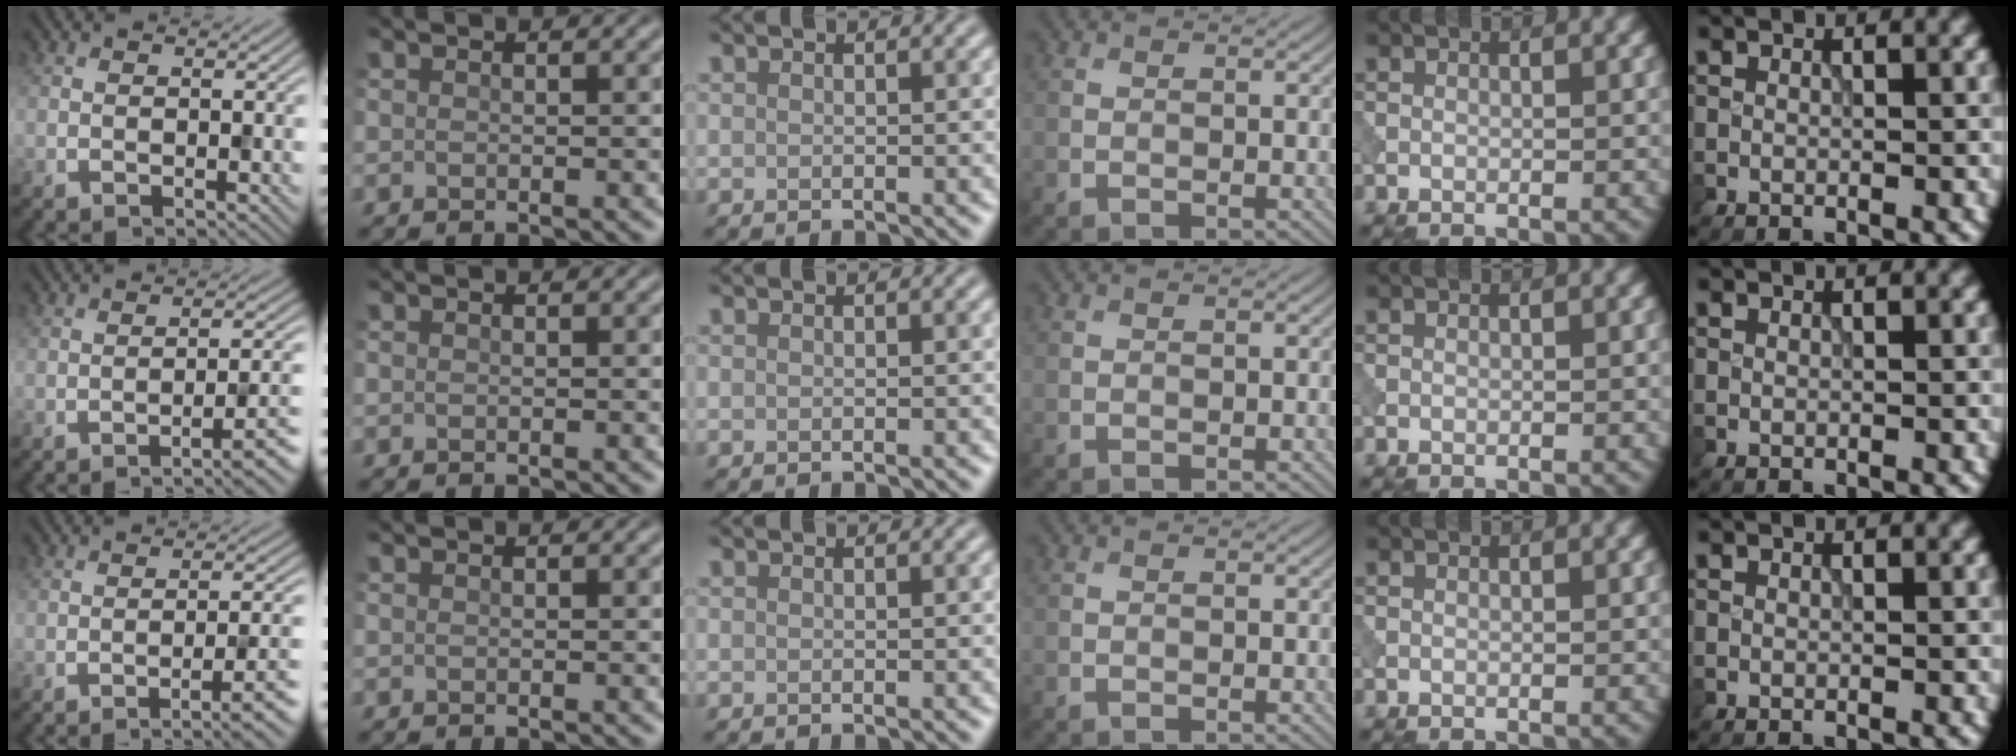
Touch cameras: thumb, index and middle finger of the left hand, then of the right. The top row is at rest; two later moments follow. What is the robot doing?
{"motion": "dispense", "object": "syringe"}